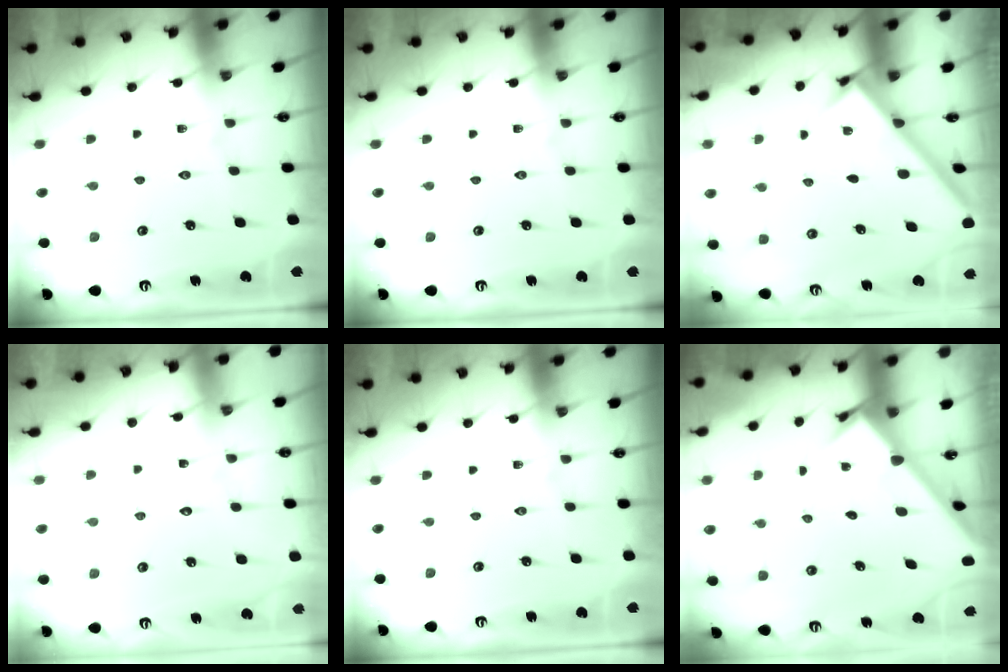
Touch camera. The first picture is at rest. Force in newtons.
{"total": 0.0}
{"total": 2.6, "press": 2.6, "slide": 0.3}
{"total": 4.3, "press": 4.3, "slide": 0.4}
{"total": 0.0}
{"total": 2.5, "press": 2.5, "slide": 0.3}